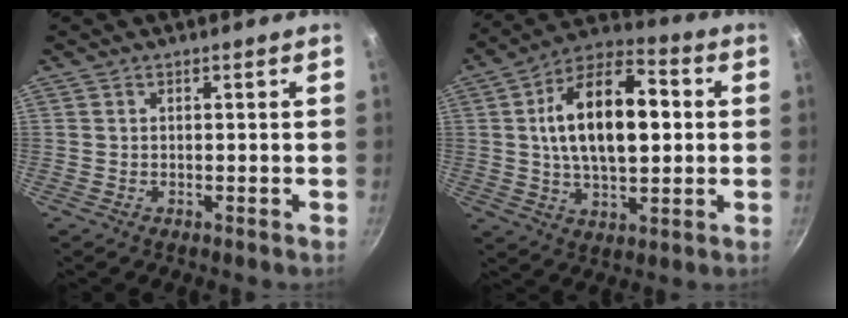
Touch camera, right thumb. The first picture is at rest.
{"total": 19.0, "force": [2.3, 10.0, 16.0], "torque": [-0.249, 0.017, 0.033]}